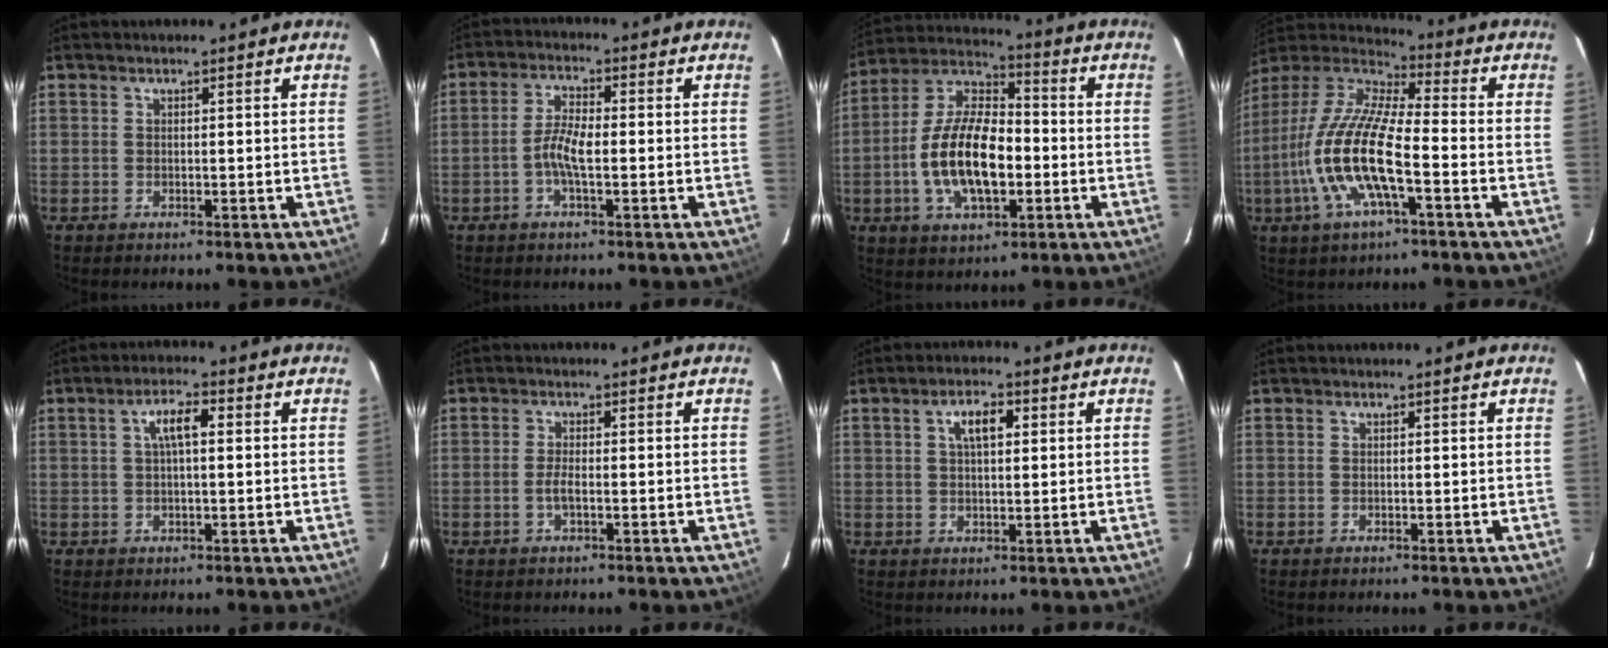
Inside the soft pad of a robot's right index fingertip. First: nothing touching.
{"total": 4.8, "force": [-1.2, 1.2, 4.5], "torque": [-0.096, 0.008, -0.026]}
{"total": 16.5, "force": [-3.1, 7.8, 14.2], "torque": [-0.276, 0.010, -0.056]}
{"total": 17.3, "force": [-5.3, 4.5, 15.9], "torque": [-0.323, -0.010, -0.109]}
{"total": 4.7, "force": [1.1, 1.3, 4.4], "torque": [-0.081, 0.012, 0.023]}
{"total": 1.9, "force": [-0.7, 0.3, 1.7], "torque": [-0.037, 0.000, -0.013]}
{"total": 4.8, "force": [1.6, 1.9, 4.1], "torque": [-0.071, 0.012, 0.030]}
{"total": 0.0}